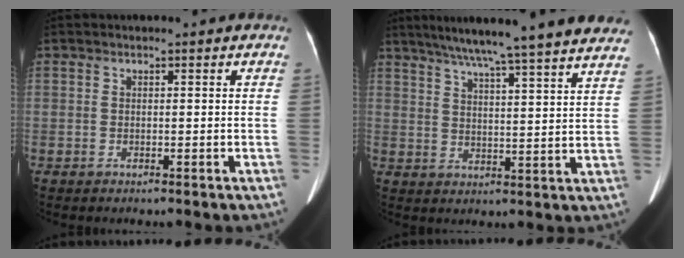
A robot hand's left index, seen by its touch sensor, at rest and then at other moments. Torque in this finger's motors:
{"motor_torque": [0.70, -0.93, 0.13, 0.17]}